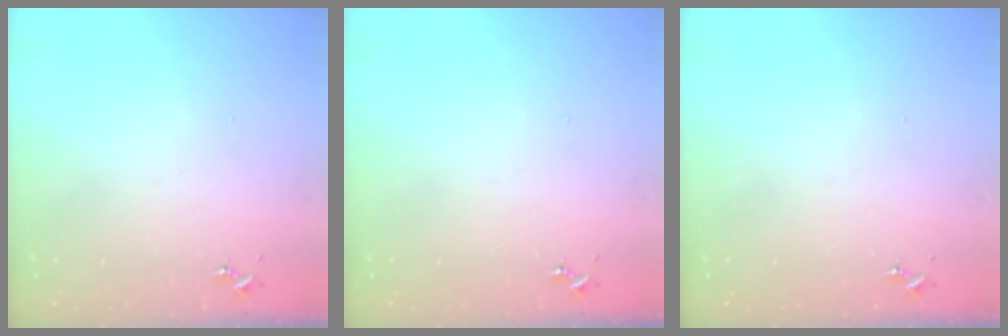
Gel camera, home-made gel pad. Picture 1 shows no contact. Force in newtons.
{"total": 0.0}
{"total": 0.0}